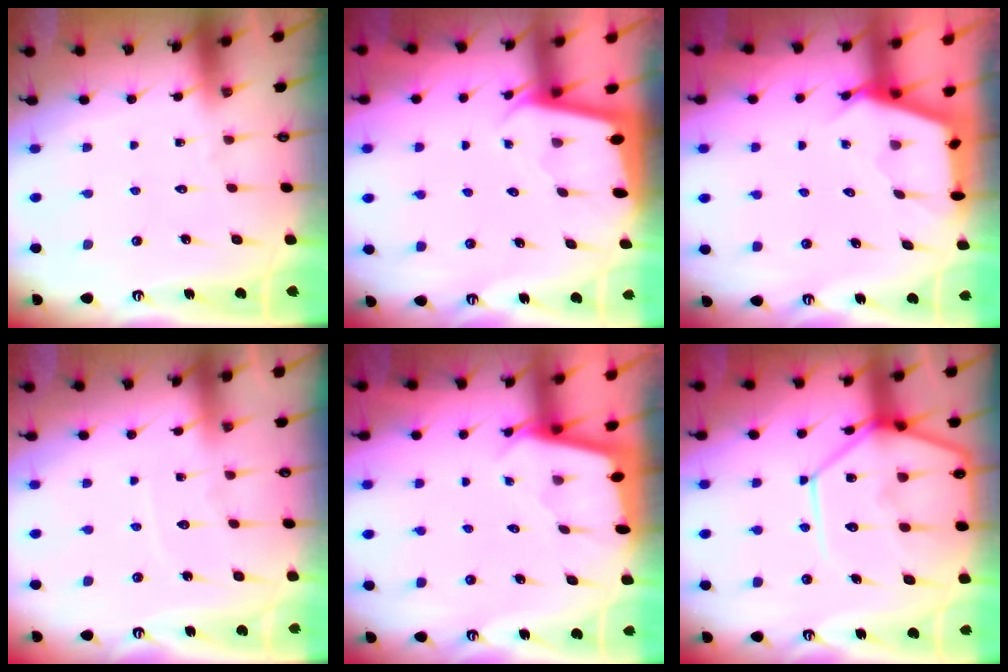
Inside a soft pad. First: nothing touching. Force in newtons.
{"total": 2.0, "press": 2.0, "slide": 0.1}
{"total": 2.6, "press": 2.6, "slide": 0.3}
{"total": 4.5, "press": 4.5, "slide": 0.6}
{"total": 1.9, "press": 1.9, "slide": 0.1}
{"total": 19.1, "press": 19.0, "slide": 2.0}